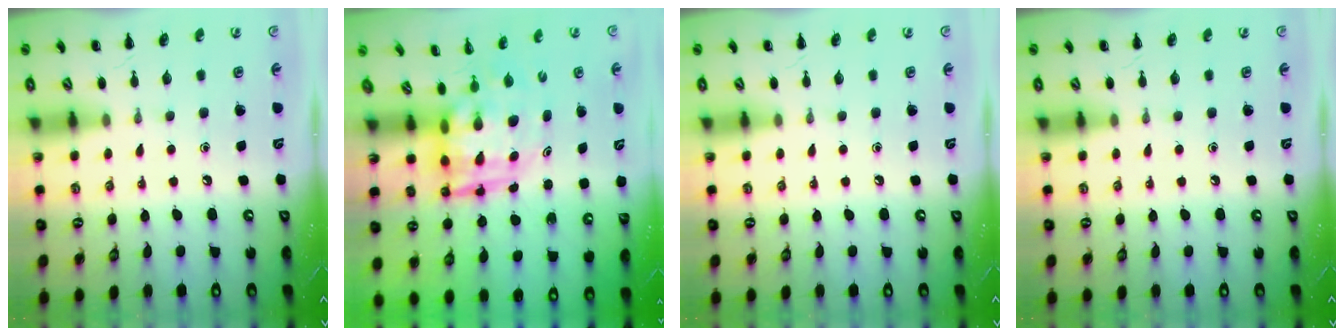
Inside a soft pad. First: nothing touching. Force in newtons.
{"total": 5.8, "press": 5.5, "slide": 1.9}
{"total": 0.0}
{"total": 0.0}